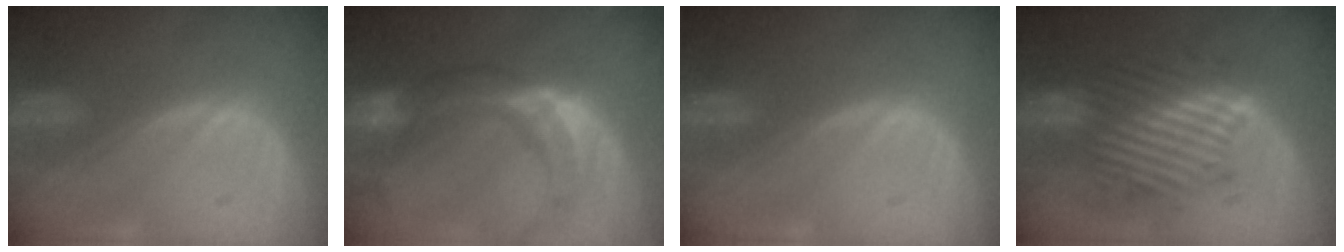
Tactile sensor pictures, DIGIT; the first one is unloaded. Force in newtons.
{"total": 11.6, "press": 9.8, "slide": 6.2}
{"total": 0.0}
{"total": 9.3, "press": 9.3, "slide": 0.9}